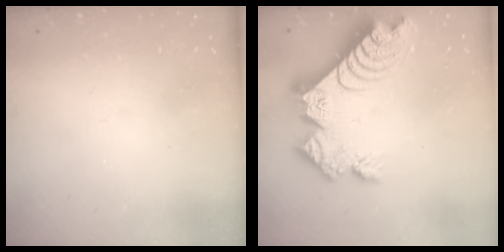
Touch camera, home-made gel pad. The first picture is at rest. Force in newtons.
{"total": 15.0, "press": 15.0, "slide": 1.4}